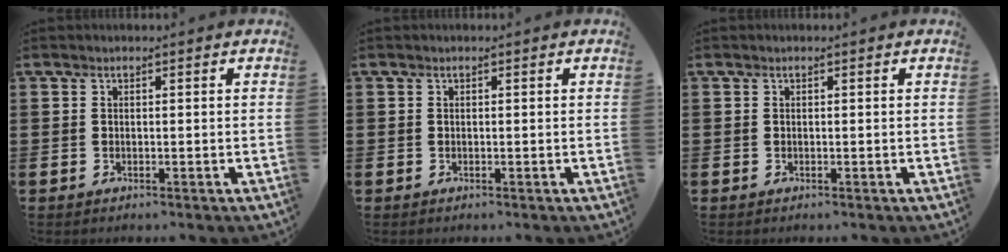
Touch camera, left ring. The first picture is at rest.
{"total": 0.0}
{"total": 0.0}